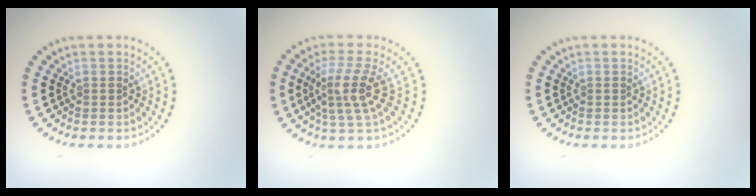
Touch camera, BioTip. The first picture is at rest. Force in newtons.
{"total": 3.8, "press": 2.8, "slide": 2.7}
{"total": 0.0}